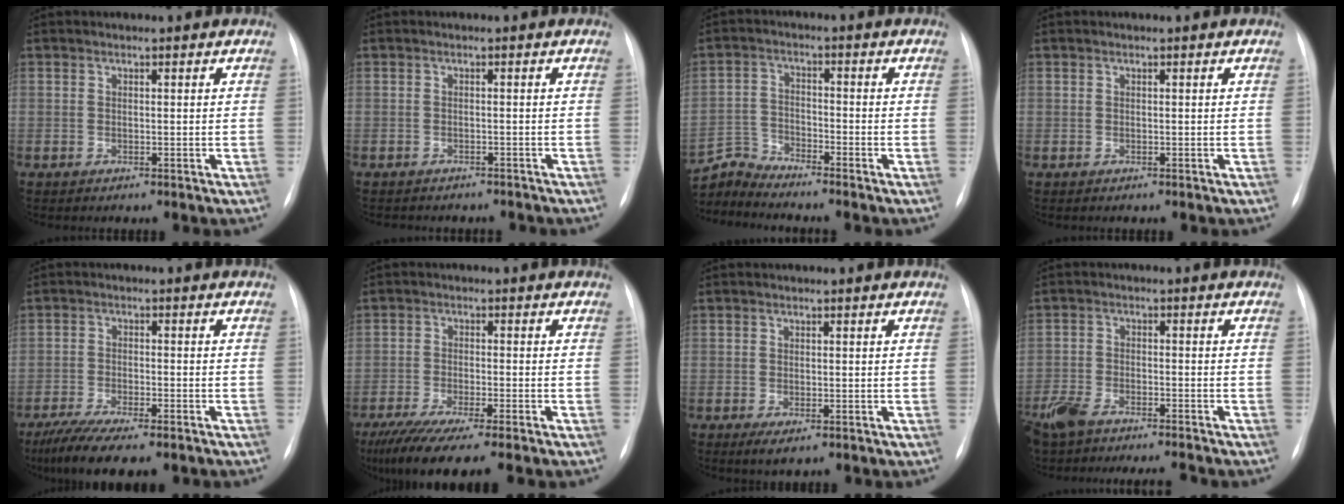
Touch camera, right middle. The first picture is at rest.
{"total": 6.0, "force": [-5.4, 2.2, 1.5], "torque": [-0.014, 0.005, -0.059]}
{"total": 5.2, "force": [-5.0, -0.9, -1.2], "torque": [0.012, -0.004, -0.099]}
{"total": 0.0}
{"total": 10.1, "force": [-7.8, 2.1, 6.2], "torque": [-0.101, -0.020, -0.123]}
{"total": 10.6, "force": [-8.0, 0.7, 6.9], "torque": [-0.110, -0.025, -0.130]}
{"total": 2.0, "force": [-1.0, 0.6, 1.6], "torque": [-0.022, -0.004, -0.012]}
{"total": 10.4, "force": [-8.8, 2.3, 5.0], "torque": [-0.089, -0.009, -0.141]}